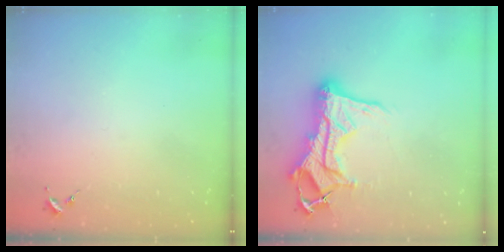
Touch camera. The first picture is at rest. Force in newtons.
{"total": 18.6, "press": 18.5, "slide": 2.0}